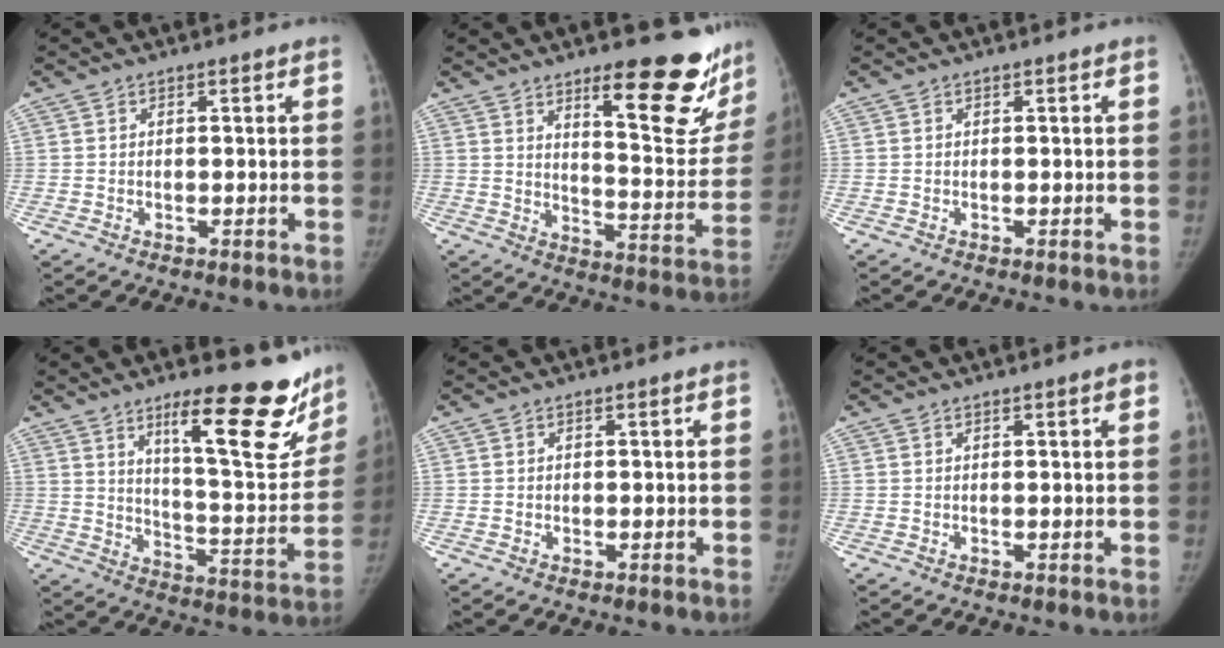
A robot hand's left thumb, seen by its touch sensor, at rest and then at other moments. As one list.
[{"total": 19.1, "force": [12.1, 5.3, 13.8], "torque": [-0.131, -0.099, 0.172]}, {"total": 0.0}, {"total": 22.0, "force": [13.6, 5.8, 16.3], "torque": [-0.173, -0.089, 0.203]}, {"total": 0.0}, {"total": 1.0, "force": [0.5, 0.2, 0.9], "torque": [-0.012, 0.001, 0.005]}]